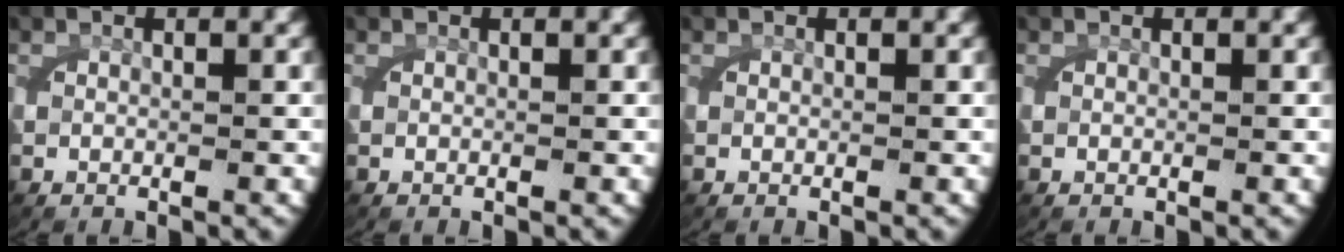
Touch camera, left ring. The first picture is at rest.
{"total": 0.0}
{"total": 0.0}
{"total": 0.0}